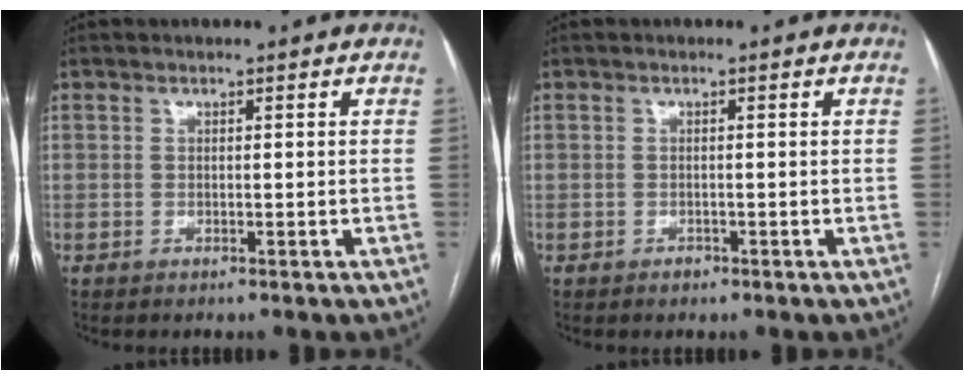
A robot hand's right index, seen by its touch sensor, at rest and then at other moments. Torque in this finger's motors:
{"motor_torque": [-0.09, -0.04, -0.12, -0.05]}